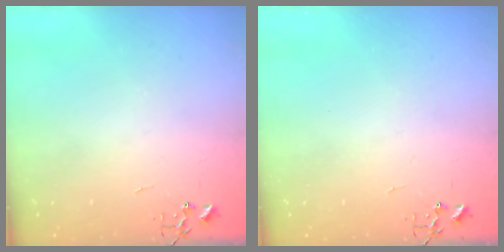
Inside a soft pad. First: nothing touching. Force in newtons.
{"total": 0.0}